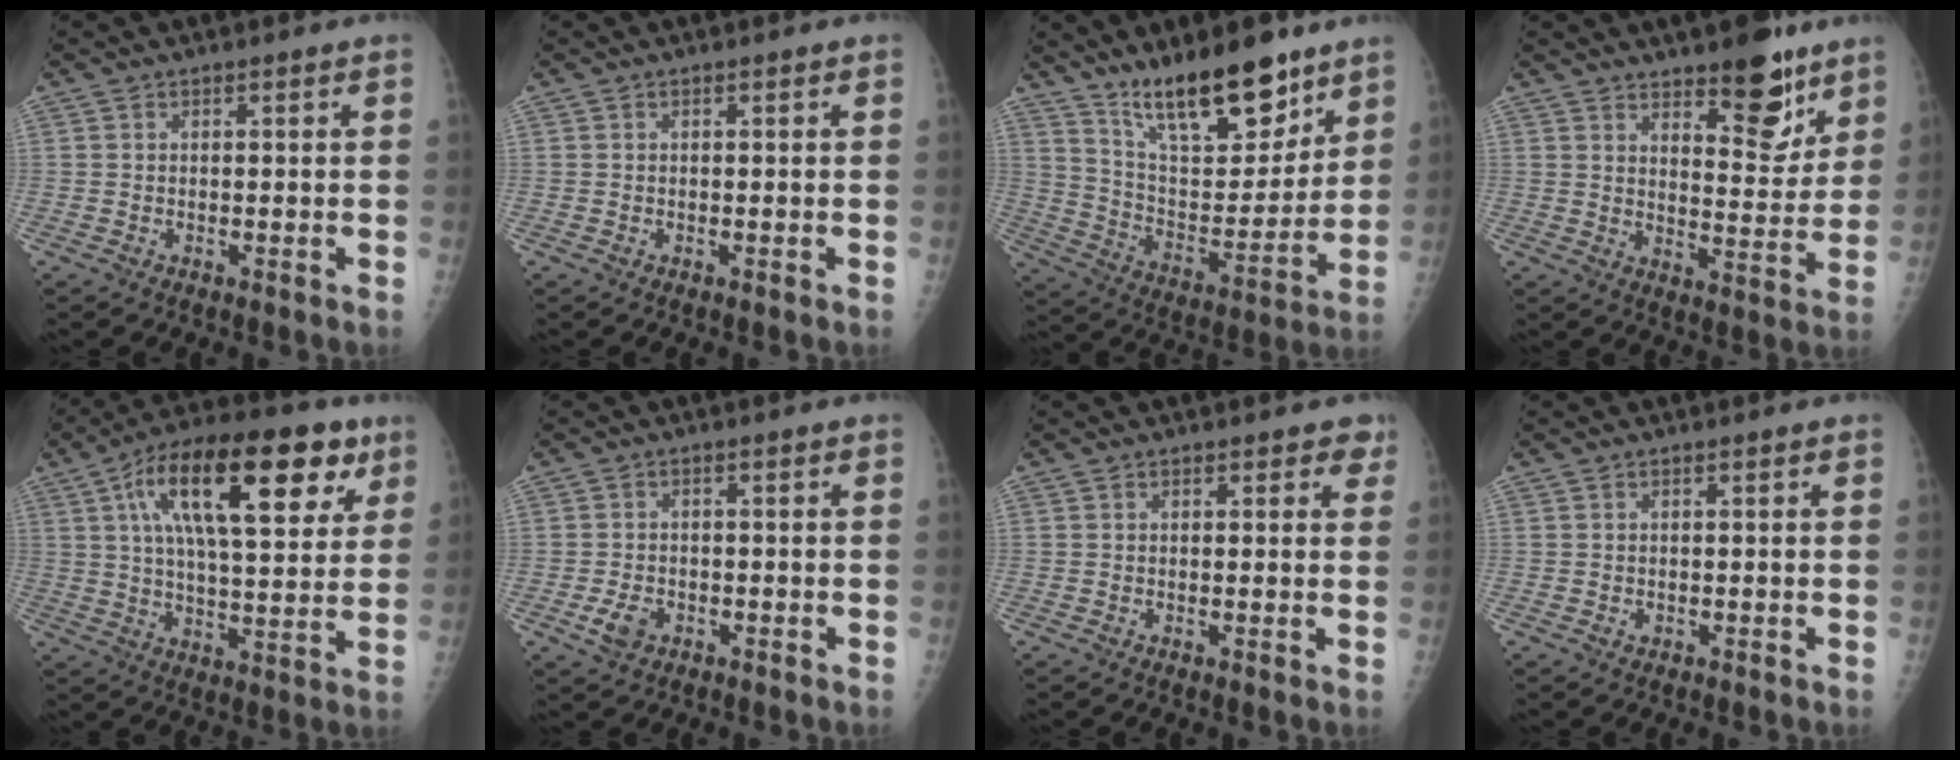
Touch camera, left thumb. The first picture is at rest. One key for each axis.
{"total": 0.0}
{"total": 18.5, "fx": 13.4, "fy": 6.4, "fz": 11.0, "tx": -0.129, "ty": -0.091, "tz": 0.234}
{"total": 11.0, "fx": 7.8, "fy": 3.7, "fz": 6.8, "tx": -0.069, "ty": -0.061, "tz": 0.122}
{"total": 23.6, "fx": 10.0, "fy": 9.6, "fz": 19.1, "tx": -0.279, "ty": 0.001, "tz": 0.155}
{"total": 3.7, "fx": -1.6, "fy": 2.6, "fz": 2.1, "tx": -0.036, "ty": 0.003, "tz": -0.026}
{"total": 2.4, "fx": 1.4, "fy": 1.4, "fz": 1.3, "tx": 0.011, "ty": -0.003, "tz": 0.010}
{"total": 0.5, "fx": -0.2, "fy": 0.4, "fz": 0.2, "tx": 0.003, "ty": 0.001, "tz": -0.001}